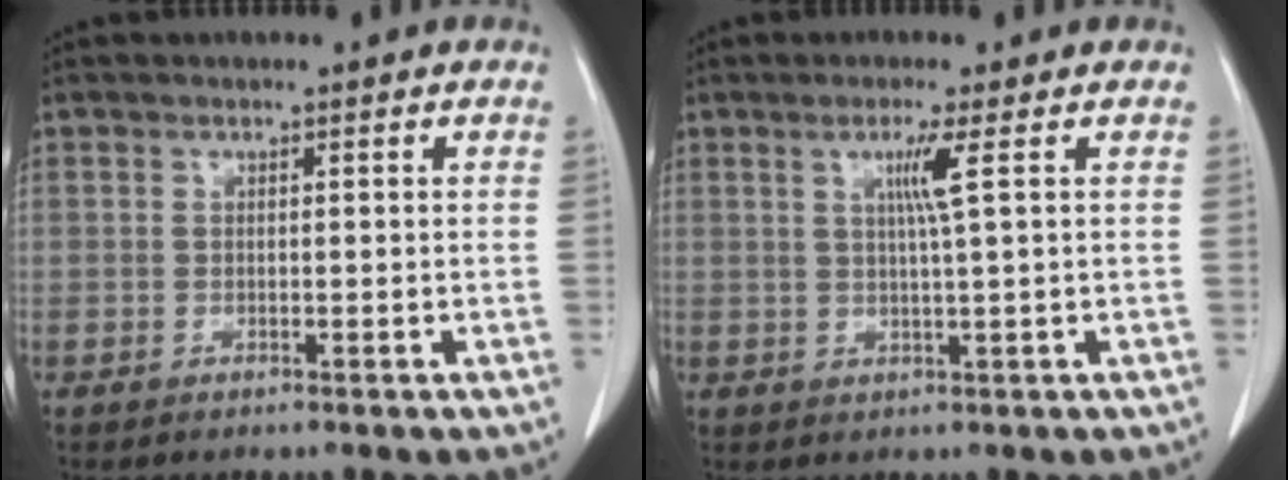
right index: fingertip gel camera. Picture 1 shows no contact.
{"total": 3.5, "force": [1.1, -0.9, 3.2], "torque": [-0.062, -0.004, 0.022]}